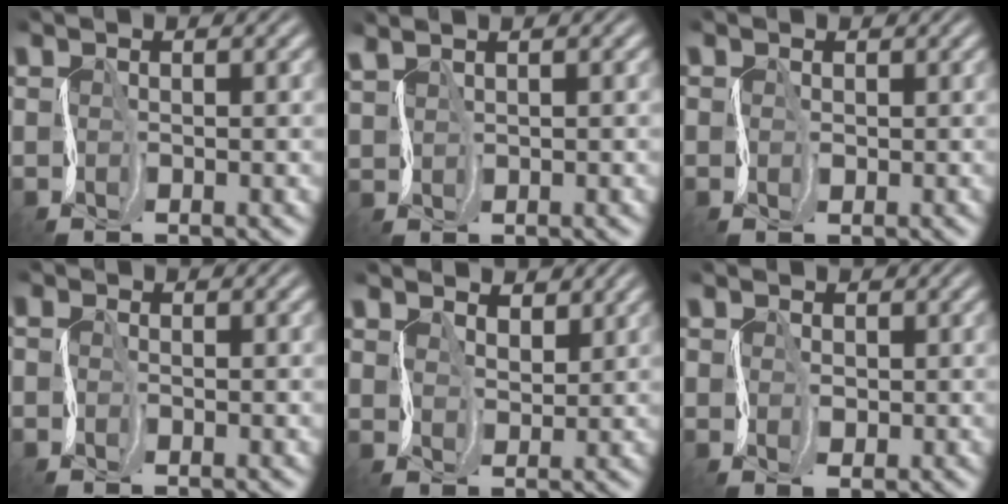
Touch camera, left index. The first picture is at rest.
{"total": 1.0, "force": [1.0, 0.0, 0.1], "torque": [-0.014, 0.007, 0.026]}
{"total": 1.2, "force": [0.3, 1.2, 0.0], "torque": [-0.006, 0.009, 0.000]}
{"total": 1.2, "force": [-0.3, 0.9, 0.7], "torque": [-0.003, 0.004, -0.021]}
{"total": 3.9, "force": [2.8, 2.4, 1.2], "torque": [-0.039, 0.010, 0.035]}
{"total": 1.6, "force": [0.2, 1.5, 0.5], "torque": [-0.011, 0.006, 0.000]}